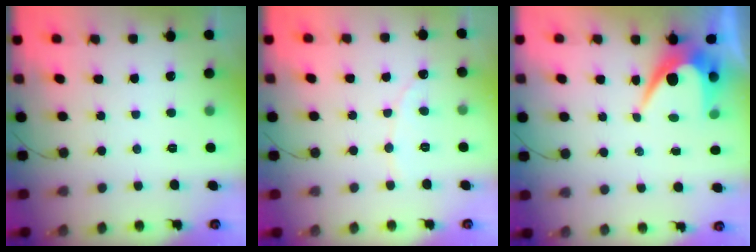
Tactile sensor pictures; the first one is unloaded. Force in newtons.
{"total": 1.7, "press": 1.7, "slide": 0.1}
{"total": 6.1, "press": 6.1, "slide": 0.5}